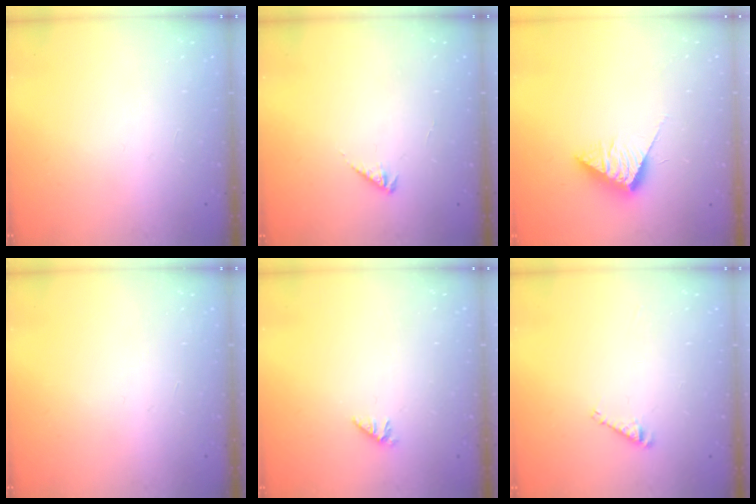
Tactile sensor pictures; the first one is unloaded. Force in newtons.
{"total": 2.5, "press": 2.5, "slide": 0.5}
{"total": 8.5, "press": 8.5, "slide": 0.2}
{"total": 0.0}
{"total": 0.0}
{"total": 3.2, "press": 3.2, "slide": 0.4}